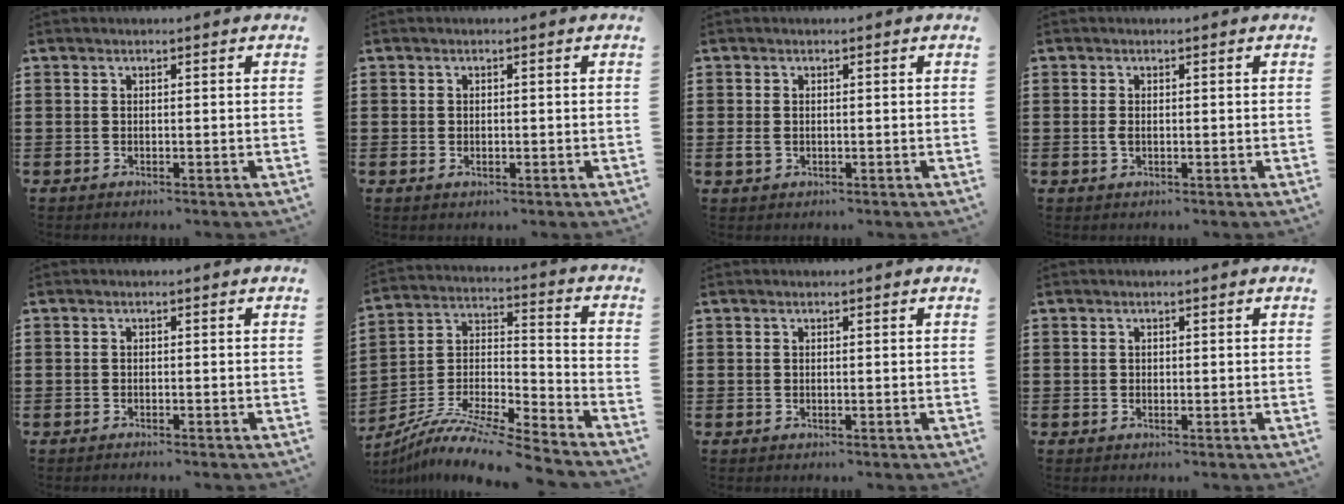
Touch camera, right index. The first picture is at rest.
{"total": 0.5, "force": [-0.1, 0.5, 0.2], "torque": [-0.004, 0.003, -0.002]}
{"total": 1.1, "force": [-0.2, 0.9, 0.7], "torque": [-0.024, 0.001, -0.007]}
{"total": 1.1, "force": [-0.2, 0.6, 0.9], "torque": [-0.025, 0.000, -0.006]}
{"total": 0.6, "force": [-0.6, 0.0, 0.1], "torque": [-0.004, -0.002, -0.013]}
{"total": 10.3, "force": [-9.2, 0.7, 4.4], "torque": [-0.085, 0.007, -0.187]}
{"total": 0.0}
{"total": 0.0}